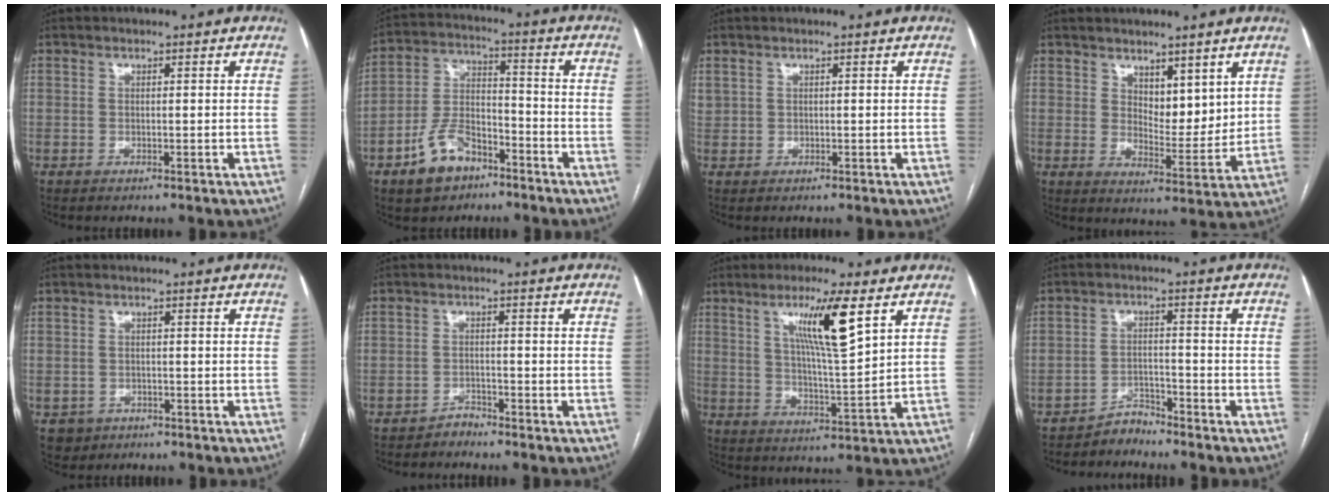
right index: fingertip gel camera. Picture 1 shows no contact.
{"total": 10.0, "force": [-6.0, 5.9, 5.4], "torque": [-0.113, 0.017, -0.103]}
{"total": 1.1, "force": [0.6, 0.8, 0.2], "torque": [-0.001, 0.013, 0.014]}
{"total": 6.5, "force": [4.0, 3.2, 4.0], "torque": [-0.058, -0.013, 0.076]}
{"total": 3.2, "force": [-1.5, 2.8, 0.3], "torque": [-0.001, 0.007, -0.019]}
{"total": 1.6, "force": [-1.5, 0.6, -0.4], "torque": [0.014, 0.000, -0.028]}
{"total": 10.6, "force": [5.1, 0.3, 9.3], "torque": [-0.166, -0.008, 0.090]}
{"total": 3.0, "force": [-2.8, 0.9, -0.6], "torque": [0.018, -0.003, -0.049]}